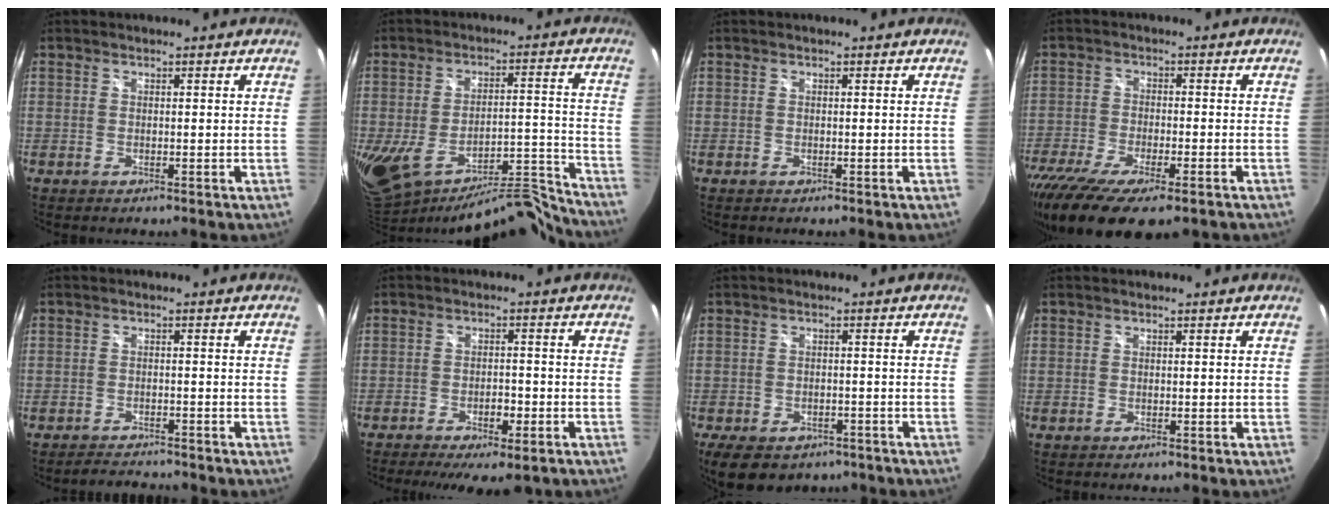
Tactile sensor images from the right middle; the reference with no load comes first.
{"total": 18.7, "force": [-15.3, 5.0, 9.4], "torque": [-0.172, -0.025, -0.225]}
{"total": 0.0}
{"total": 17.2, "force": [-11.8, 5.3, 11.4], "torque": [-0.241, -0.070, -0.193]}
{"total": 3.4, "force": [-3.4, 0.4, 0.5], "torque": [-0.021, 0.001, -0.054]}
{"total": 8.2, "force": [-5.4, 3.0, 5.4], "torque": [-0.115, -0.015, -0.078]}
{"total": 11.2, "force": [-7.3, 6.3, 5.7], "torque": [-0.120, -0.018, -0.100]}
{"total": 0.0}